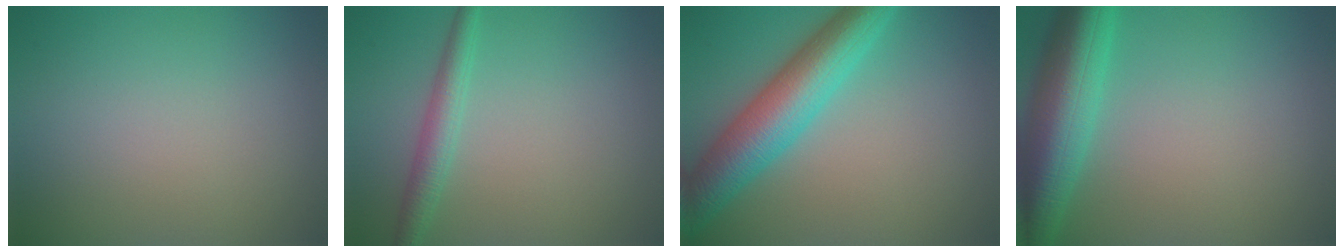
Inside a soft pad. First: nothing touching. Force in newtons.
{"total": 2.3, "press": 2.3, "slide": 0.1}
{"total": 7.2, "press": 7.2, "slide": 0.2}
{"total": 8.1, "press": 8.1, "slide": 0.3}